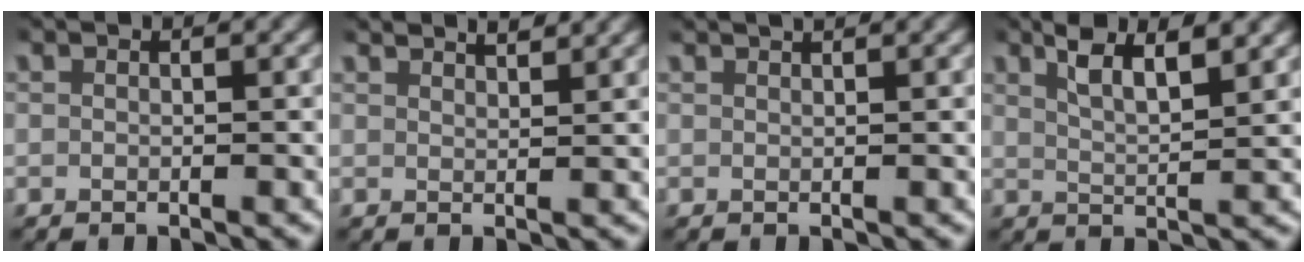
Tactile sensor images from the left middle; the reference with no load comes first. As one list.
[{"total": 3.0, "force": [2.8, 0.3, 1.1], "torque": [-0.014, 0.001, 0.046]}, {"total": 1.4, "force": [1.3, 0.0, 0.5], "torque": [-0.006, 0.006, 0.019]}, {"total": 4.1, "force": [2.6, 1.1, 2.9], "torque": [-0.056, -0.002, 0.045]}]